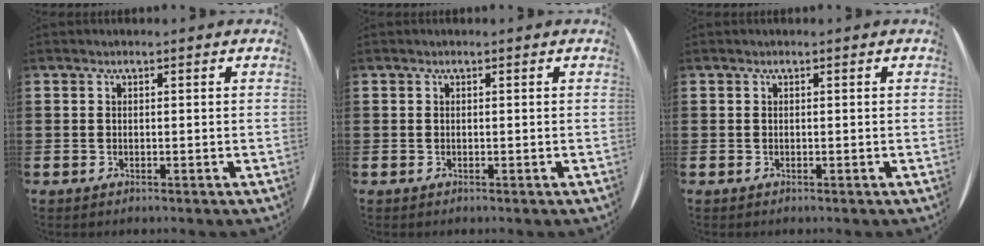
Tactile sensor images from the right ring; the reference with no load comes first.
{"total": 0.0}
{"total": 0.0}